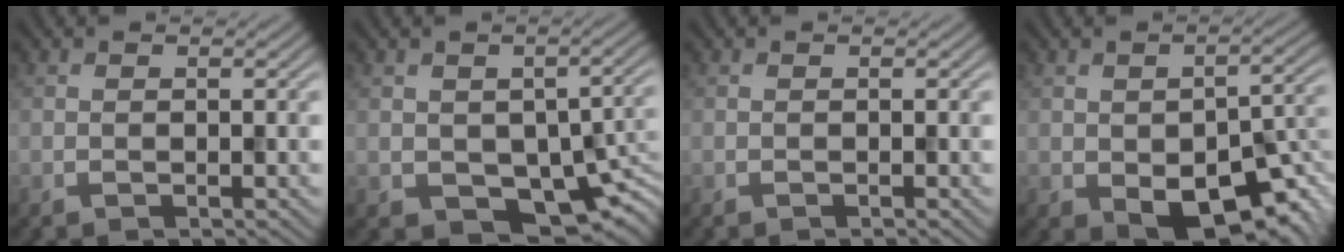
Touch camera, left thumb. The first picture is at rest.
{"total": 6.9, "force": [-2.3, 4.7, 4.5], "torque": [-0.069, -0.027, -0.017]}
{"total": 0.6, "force": [-0.2, 0.2, 0.5], "torque": [-0.005, 0.001, -0.006]}
{"total": 9.5, "force": [-4.2, 4.9, 7.0], "torque": [-0.093, -0.023, -0.047]}